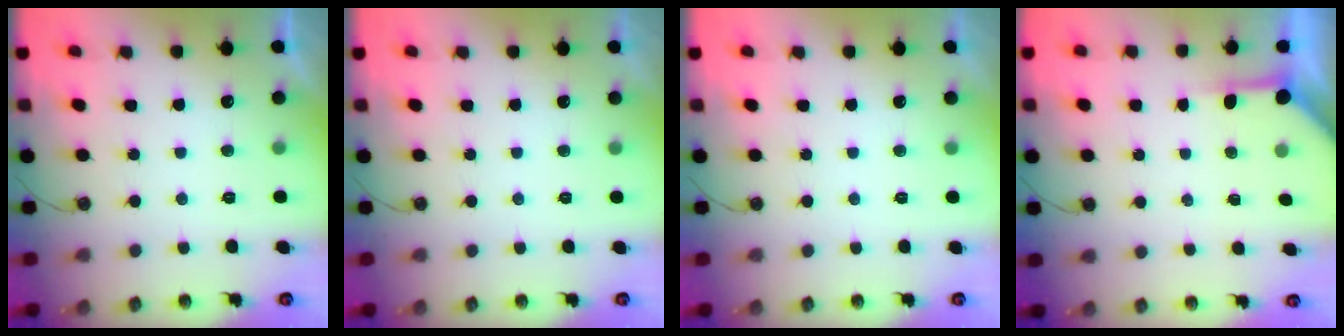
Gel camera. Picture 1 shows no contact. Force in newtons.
{"total": 0.0}
{"total": 0.0}
{"total": 3.8, "press": 3.8, "slide": 0.4}